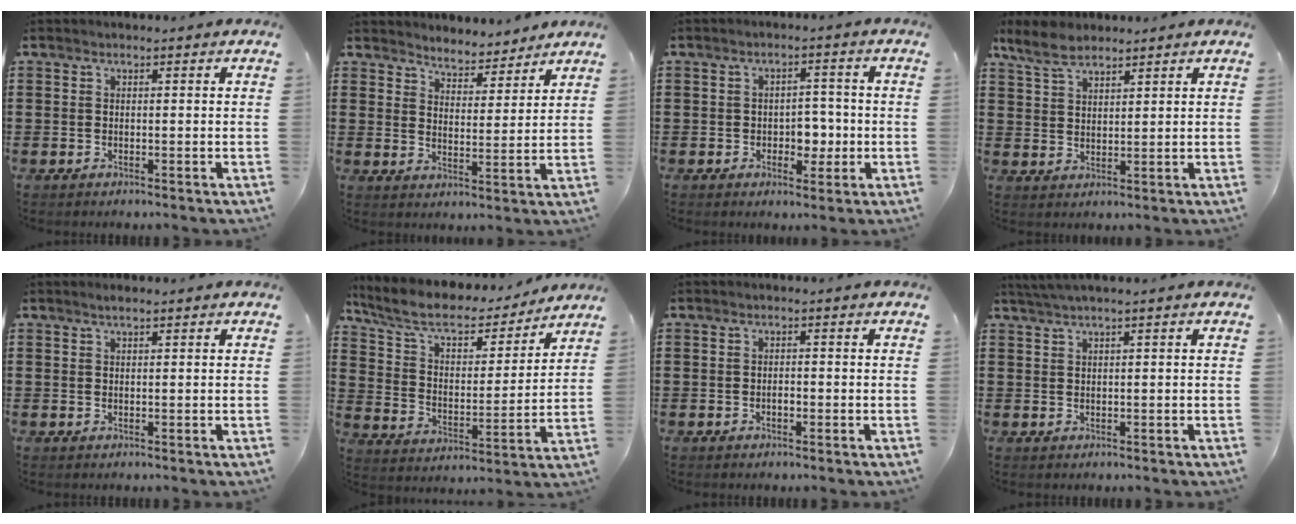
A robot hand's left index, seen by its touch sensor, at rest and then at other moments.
{"total": 4.4, "force": [4.3, 0.4, -0.4], "torque": [-0.014, -0.027, 0.076]}
{"total": 4.1, "force": [-0.8, 3.0, 2.7], "torque": [-0.040, -0.001, -0.023]}
{"total": 5.3, "force": [4.3, 2.2, 2.3], "torque": [-0.059, -0.001, 0.081]}
{"total": 0.9, "force": [0.6, 0.1, 0.7], "torque": [-0.013, 0.002, 0.011]}
{"total": 8.2, "force": [6.5, 3.0, 4.0], "torque": [-0.105, -0.035, 0.110]}
{"total": 1.0, "force": [-0.3, 0.4, 0.9], "torque": [-0.018, 0.000, -0.005]}
{"total": 1.3, "force": [0.8, -0.2, 1.0], "torque": [-0.018, -0.002, 0.016]}